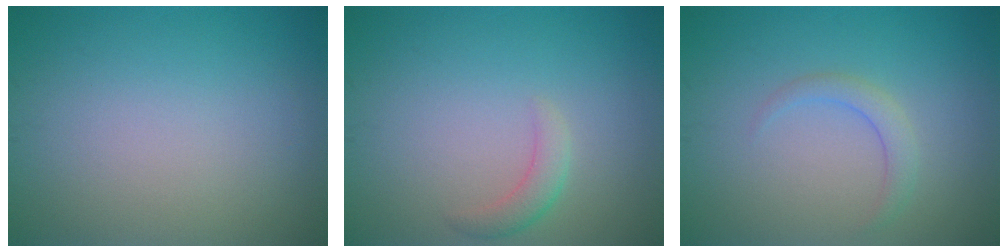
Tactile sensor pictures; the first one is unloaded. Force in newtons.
{"total": 1.7, "press": 1.7, "slide": 0.1}
{"total": 1.6, "press": 1.6, "slide": 0.1}